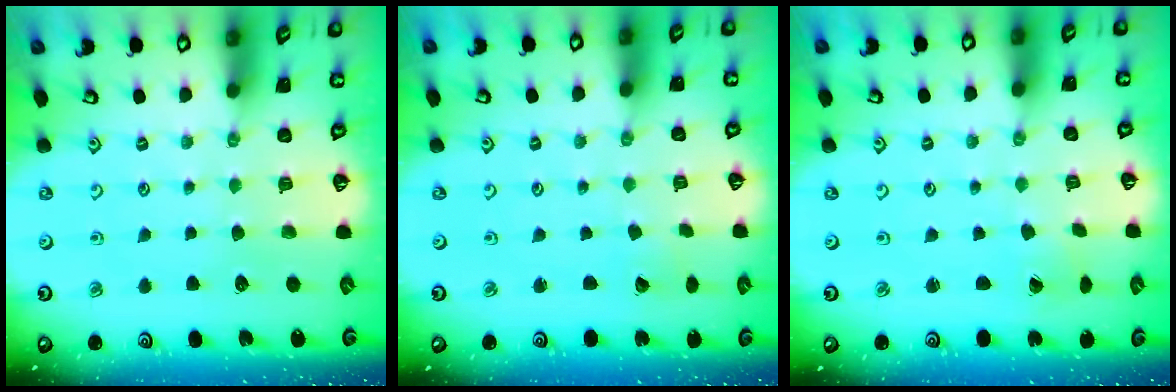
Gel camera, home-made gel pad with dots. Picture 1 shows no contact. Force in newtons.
{"total": 0.5, "press": 0.5, "slide": 0.0}
{"total": 0.0}